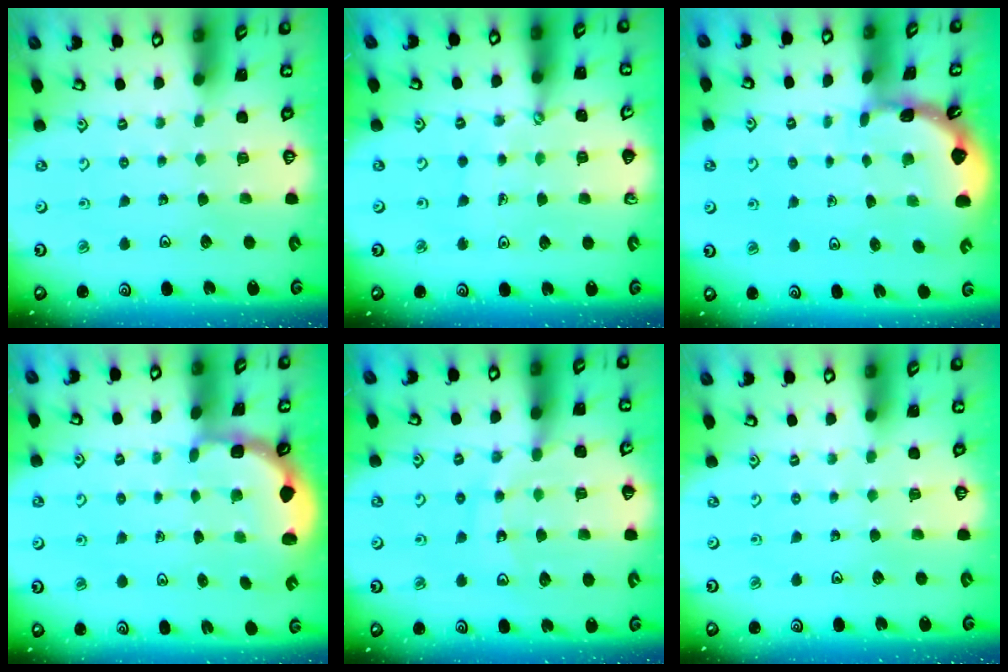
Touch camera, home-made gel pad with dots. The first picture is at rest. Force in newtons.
{"total": 1.0, "press": 1.0, "slide": 0.2}
{"total": 1.7, "press": 1.7, "slide": 0.1}
{"total": 2.4, "press": 1.7, "slide": 1.7}
{"total": 14.0, "press": 13.5, "slide": 3.5}
{"total": 0.0}